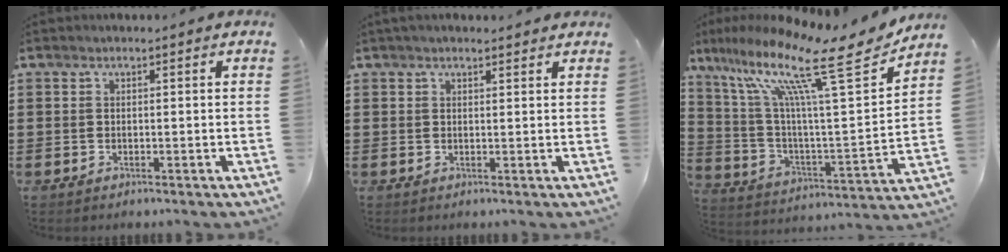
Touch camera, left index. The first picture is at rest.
{"total": 1.5, "force": [1.4, 0.5, 0.4], "torque": [-0.011, 0.003, 0.027]}
{"total": 17.7, "force": [11.6, 3.1, 13.0], "torque": [-0.262, -0.057, 0.181]}